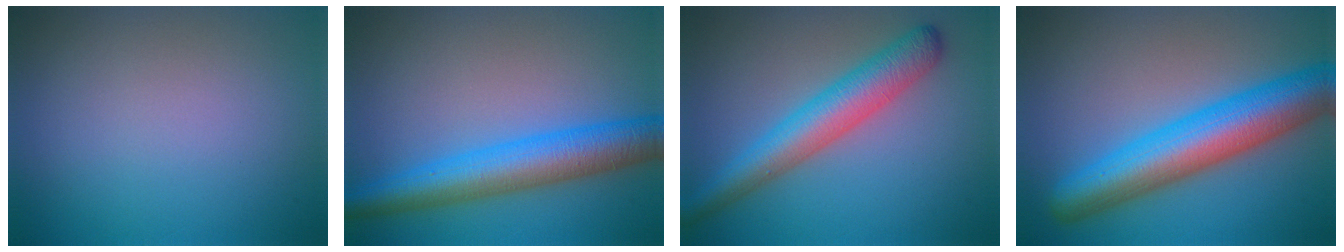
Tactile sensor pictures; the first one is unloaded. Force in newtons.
{"total": 6.7, "press": 6.7, "slide": 0.1}
{"total": 5.5, "press": 5.5, "slide": 0.3}
{"total": 8.9, "press": 8.9, "slide": 0.3}